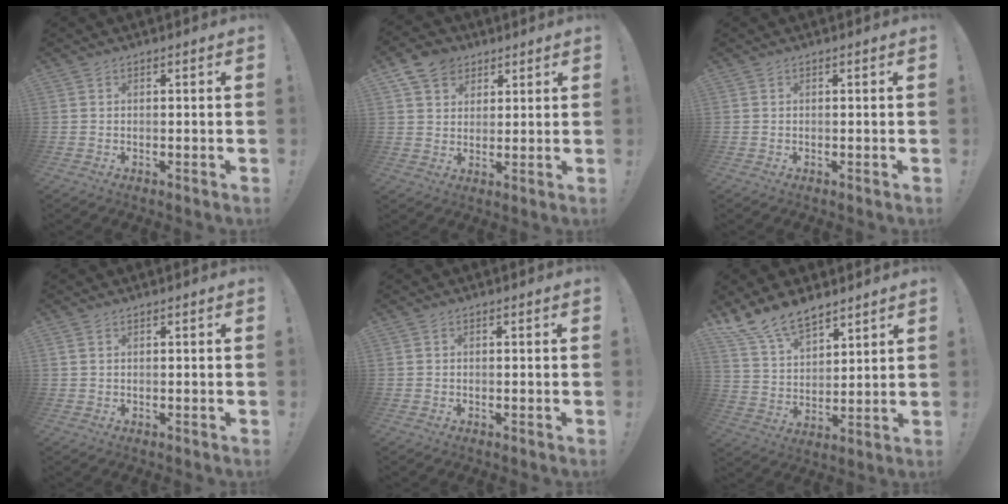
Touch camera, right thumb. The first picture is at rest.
{"total": 8.5, "force": [5.0, 6.3, 2.6], "torque": [-0.046, -0.022, 0.101]}
{"total": 0.0}
{"total": 0.9, "force": [0.6, 0.4, 0.5], "torque": [-0.017, 0.002, 0.013]}
{"total": 0.0}
{"total": 12.9, "force": [10.4, 5.9, 4.9], "torque": [-0.107, -0.063, 0.200]}